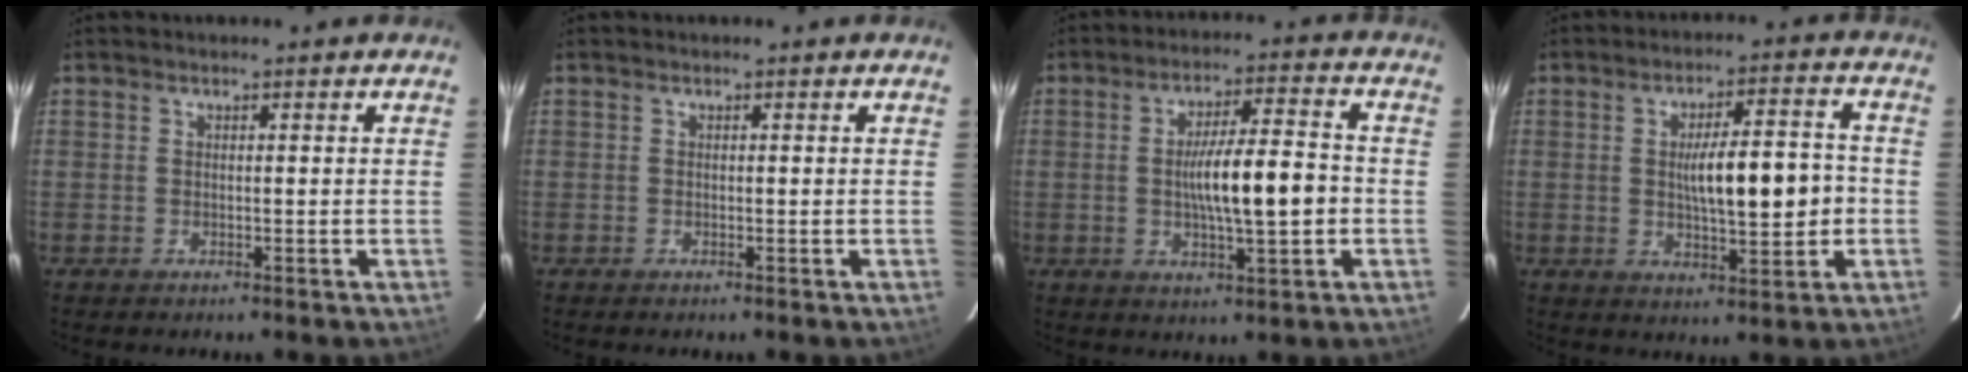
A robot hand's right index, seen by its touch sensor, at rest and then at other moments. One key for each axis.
{"total": 0.0}
{"total": 10.3, "fx": -1.0, "fy": 1.4, "fz": 10.2, "tx": -0.174, "ty": 0.011, "tz": -0.017}
{"total": 10.3, "fx": -0.4, "fy": 2.2, "fz": 10.0, "tx": -0.161, "ty": 0.014, "tz": -0.002}